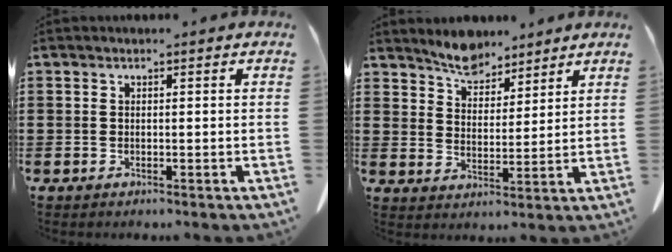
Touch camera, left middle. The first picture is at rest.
{"total": 5.7, "force": [5.2, 2.0, 0.9], "torque": [-0.031, -0.016, 0.096]}